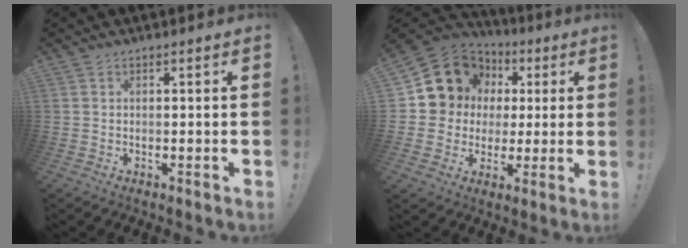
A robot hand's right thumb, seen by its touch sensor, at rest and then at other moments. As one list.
[{"total": 12.7, "force": [4.9, 11.2, 3.4], "torque": [-0.047, -0.032, 0.114]}]